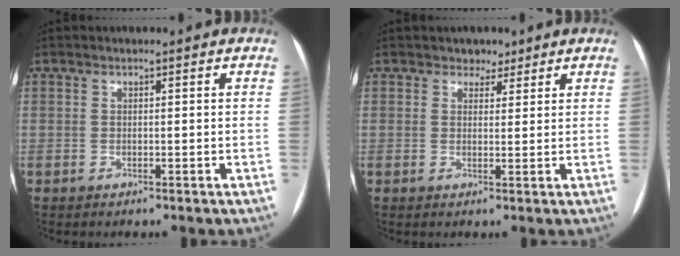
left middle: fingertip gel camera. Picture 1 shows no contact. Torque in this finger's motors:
{"motor_torque": [-0.10, 0.03, -0.07, -0.01]}